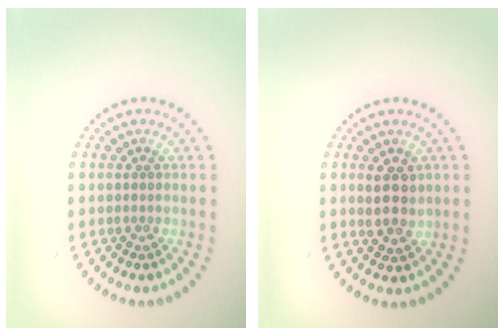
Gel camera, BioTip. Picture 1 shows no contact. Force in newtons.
{"total": 2.9, "press": 2.7, "slide": 0.9}